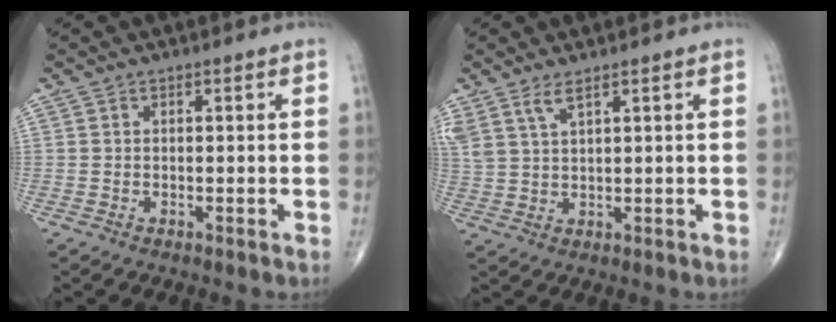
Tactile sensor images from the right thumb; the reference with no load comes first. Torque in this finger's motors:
{"motor_torque": [0.07, 0.08, 0.52, 0.40, 0.05]}